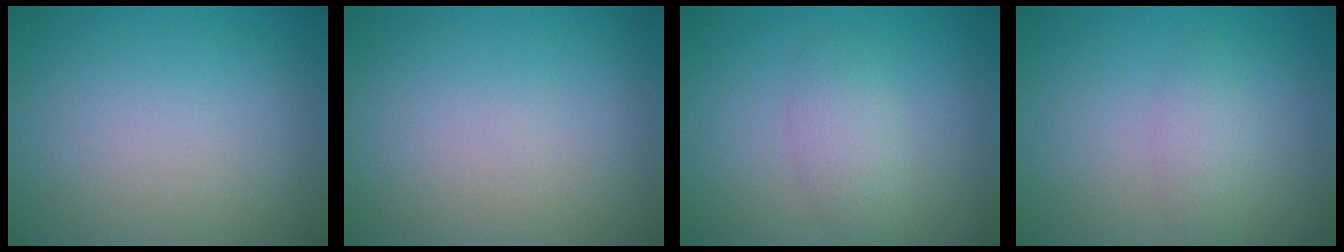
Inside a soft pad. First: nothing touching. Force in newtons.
{"total": 0.0}
{"total": 2.2, "press": 2.2, "slide": 0.1}
{"total": 1.8, "press": 1.8, "slide": 0.0}